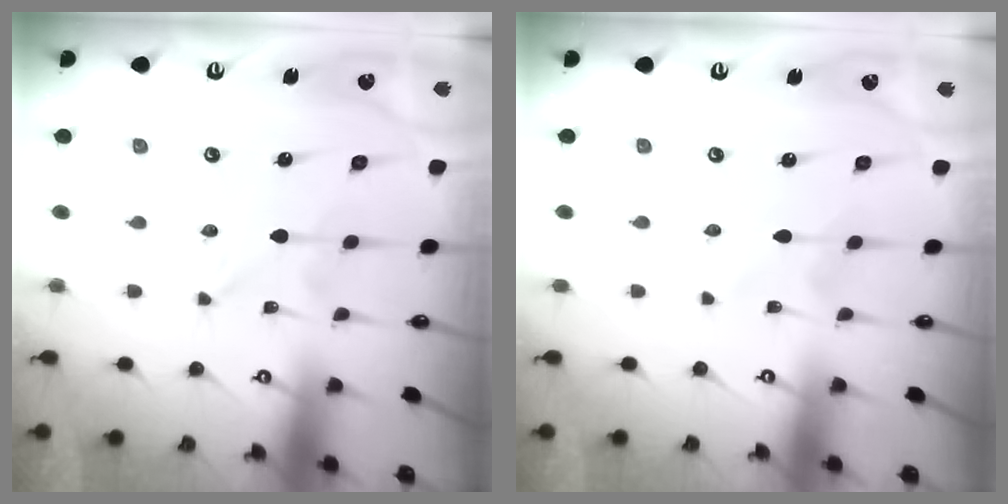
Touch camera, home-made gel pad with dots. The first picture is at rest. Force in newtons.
{"total": 0.5, "press": 0.5, "slide": 0.1}